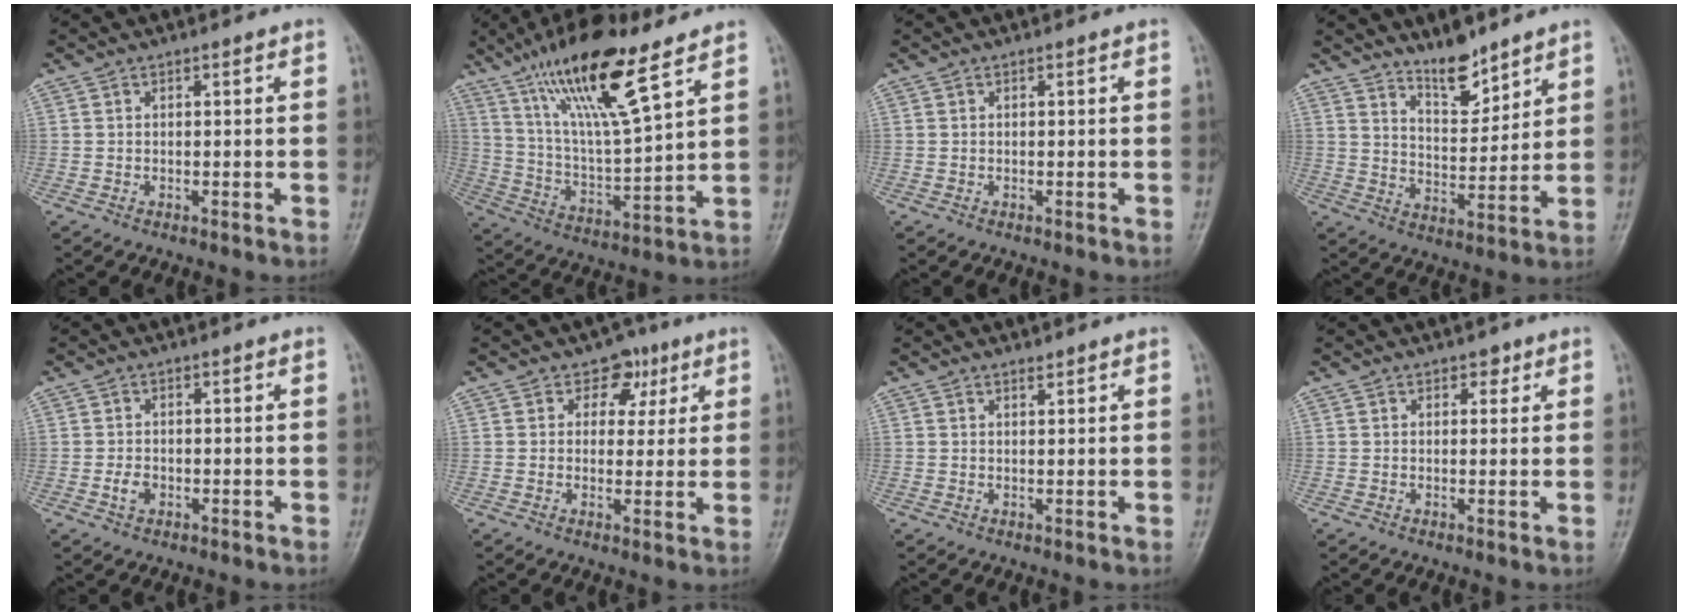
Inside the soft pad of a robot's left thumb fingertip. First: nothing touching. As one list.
[{"total": 18.6, "force": [11.5, 4.1, 14.0], "torque": [-0.239, -0.050, 0.217]}, {"total": 0.0}, {"total": 8.3, "force": [6.8, 2.9, 3.8], "torque": [-0.040, -0.061, 0.124]}, {"total": 2.5, "force": [-0.8, 1.8, 1.5], "torque": [-0.024, 0.006, -0.015]}, {"total": 5.5, "force": [2.5, 4.4, 2.2], "torque": [0.008, -0.003, 0.030]}, {"total": 0.8, "force": [0.7, 0.3, 0.2], "torque": [-0.002, -0.007, 0.012]}, {"total": 1.9, "force": [1.1, 1.4, 0.8], "torque": [0.005, -0.003, 0.009]}]